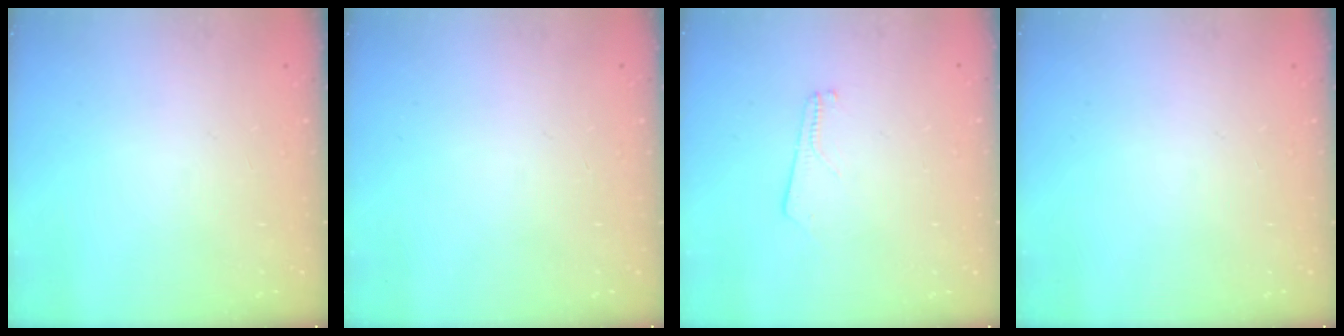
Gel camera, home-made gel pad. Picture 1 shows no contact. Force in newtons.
{"total": 0.0}
{"total": 2.6, "press": 2.6, "slide": 0.3}
{"total": 0.0}